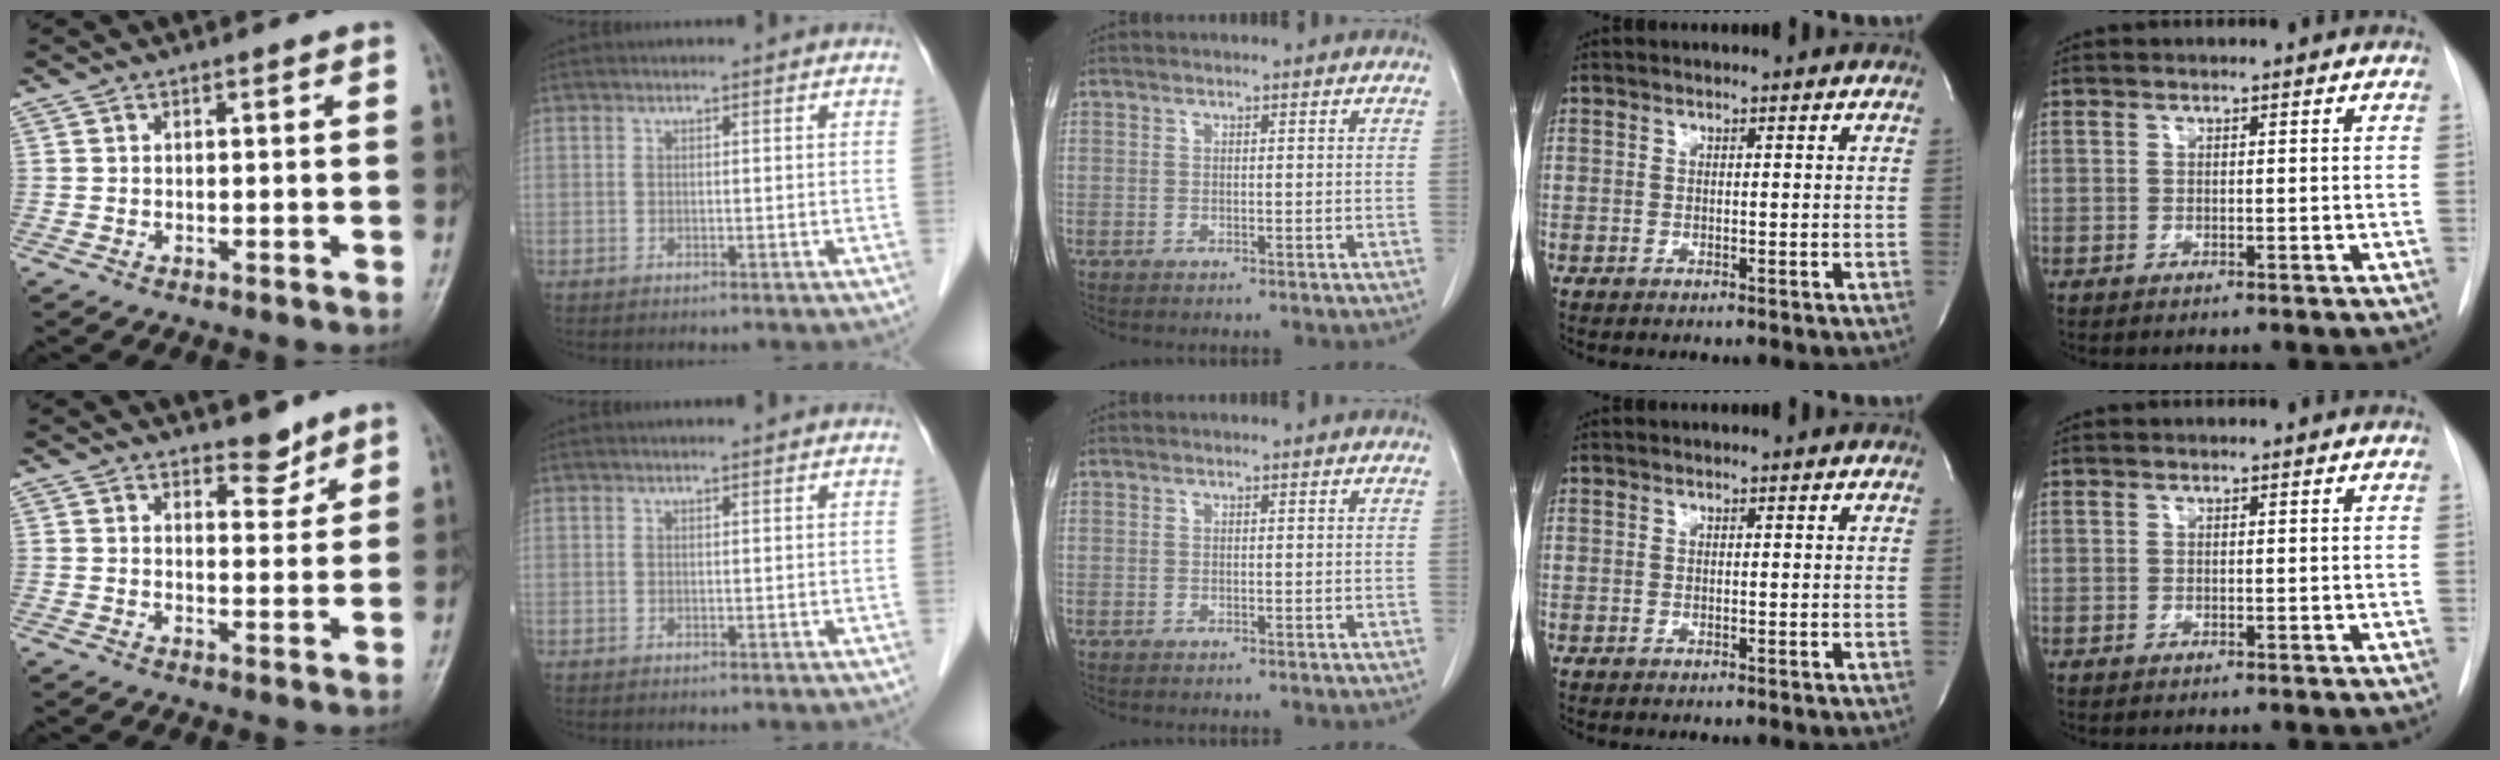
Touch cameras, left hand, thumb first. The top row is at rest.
{"thumb": {"total": 3.8, "force": [3.1, 1.8, 1.2], "torque": [0.004, -0.025, 0.047]}, "index": {"total": 0.9, "force": [0.9, 0.0, 0.4], "torque": [-0.006, 0.012, 0.015]}}